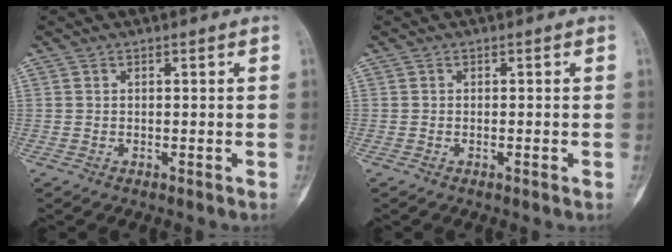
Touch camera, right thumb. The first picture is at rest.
{"total": 0.8, "force": [-0.3, 0.2, 0.7], "torque": [-0.011, 0.001, -0.005]}